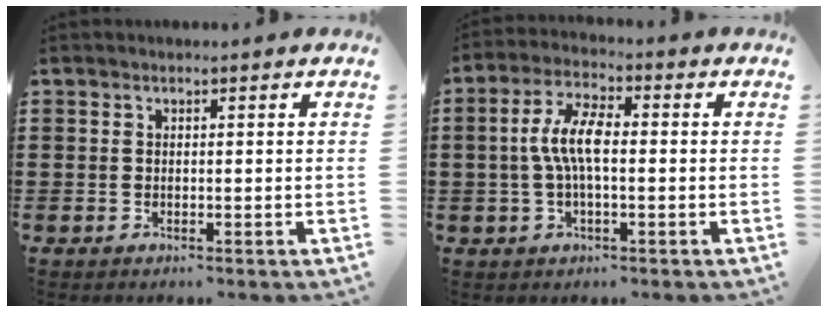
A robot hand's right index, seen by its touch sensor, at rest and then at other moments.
{"total": 6.7, "force": [-0.3, 2.3, 6.3], "torque": [-0.134, 0.001, -0.011]}